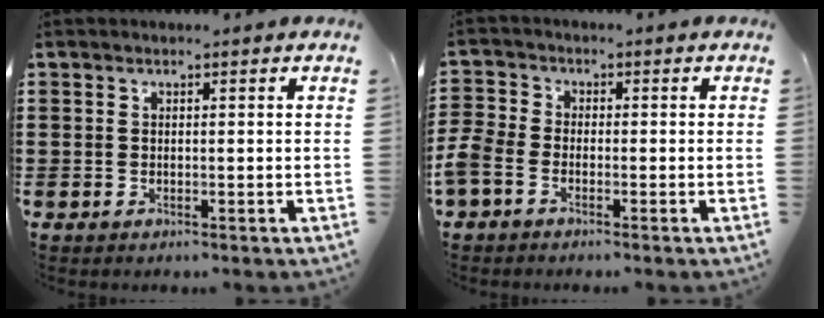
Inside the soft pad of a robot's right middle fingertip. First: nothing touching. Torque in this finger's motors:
{"motor_torque": [0.97, -0.53, 0.49, 0.18]}